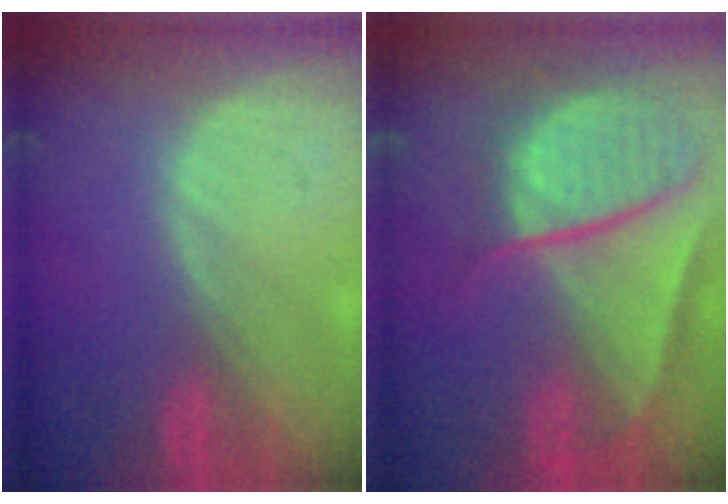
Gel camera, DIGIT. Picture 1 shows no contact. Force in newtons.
{"total": 10.4, "press": 8.8, "slide": 5.6}